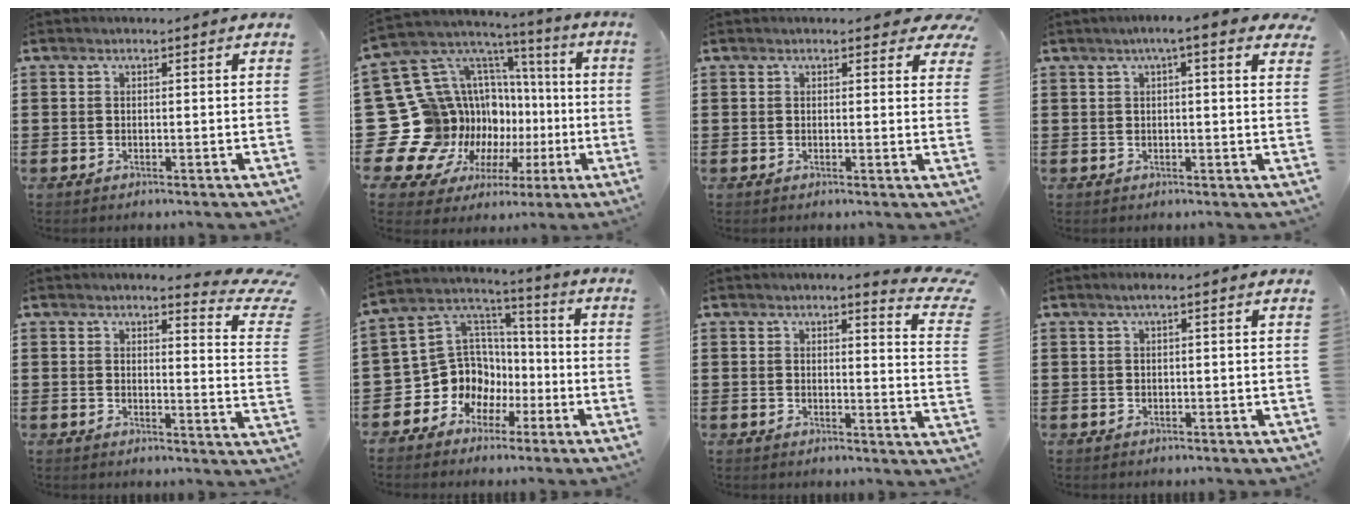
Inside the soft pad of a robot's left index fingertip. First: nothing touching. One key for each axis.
{"total": 18.3, "fx": -1.8, "fy": 16.9, "fz": 6.9, "tx": -0.183, "ty": -0.057, "tz": 0.033}
{"total": 2.0, "fx": 1.6, "fy": 0.7, "fz": 0.9, "tx": -0.016, "ty": 0.004, "tz": 0.027}
{"total": 3.6, "fx": 2.0, "fy": 0.3, "fz": 2.9, "tx": -0.054, "ty": 0.003, "tz": 0.033}
{"total": 4.0, "fx": 3.5, "fy": 0.6, "fz": 1.9, "tx": -0.030, "ty": -0.022, "tz": 0.057}
{"total": 10.3, "fx": -3.2, "fy": 9.6, "fz": 2.2, "tx": -0.094, "ty": -0.003, "tz": -0.053}
{"total": 3.1, "fx": 2.8, "fy": 0.2, "fz": 1.2, "tx": -0.023, "ty": -0.018, "tz": 0.046}
{"total": 1.0, "fx": 0.0, "fy": 0.0, "fz": 1.0, "tx": -0.015, "ty": -0.003, "tz": 0.001}